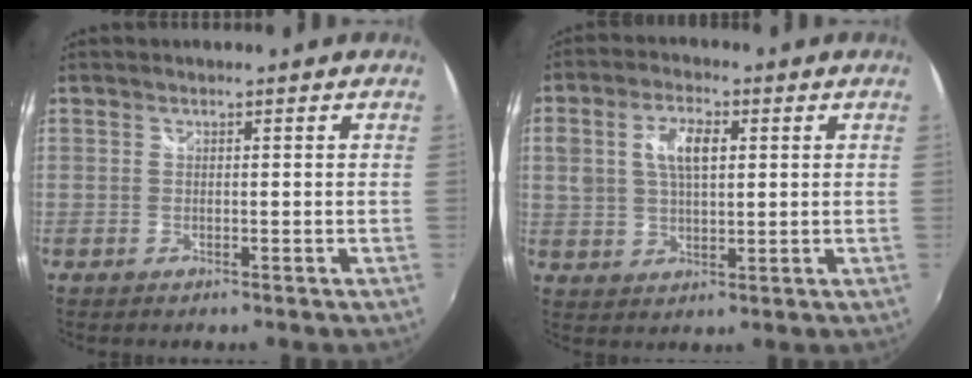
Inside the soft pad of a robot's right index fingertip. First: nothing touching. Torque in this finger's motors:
{"motor_torque": [0.24, 0.00, 0.19, 0.06]}